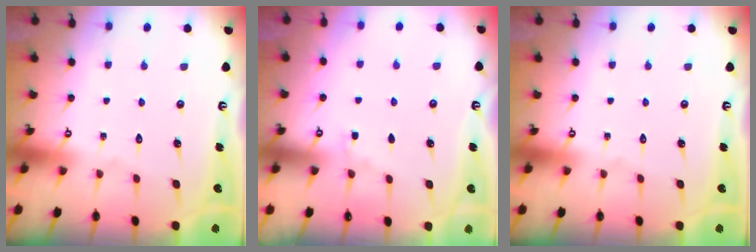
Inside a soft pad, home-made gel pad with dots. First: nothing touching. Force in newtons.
{"total": 3.3, "press": 3.3, "slide": 0.5}
{"total": 0.0}